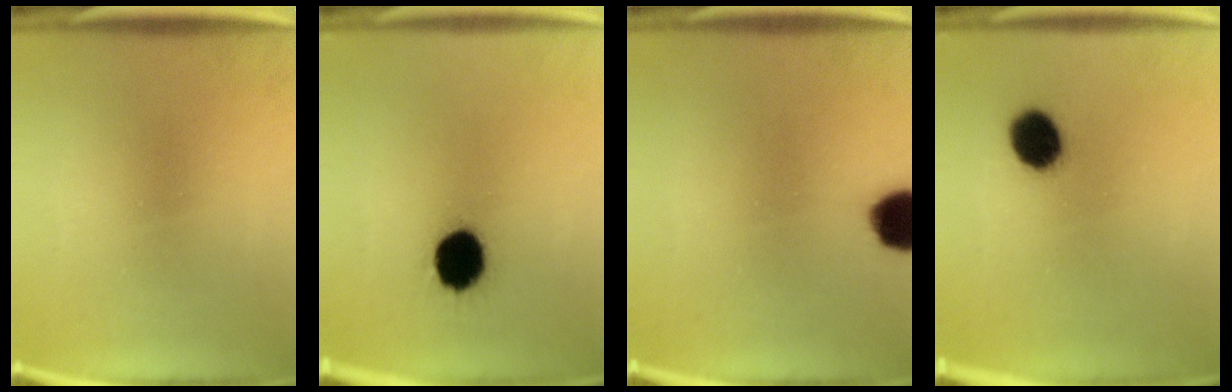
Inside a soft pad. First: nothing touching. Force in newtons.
{"total": 11.1}
{"total": 9.3}
{"total": 7.9}